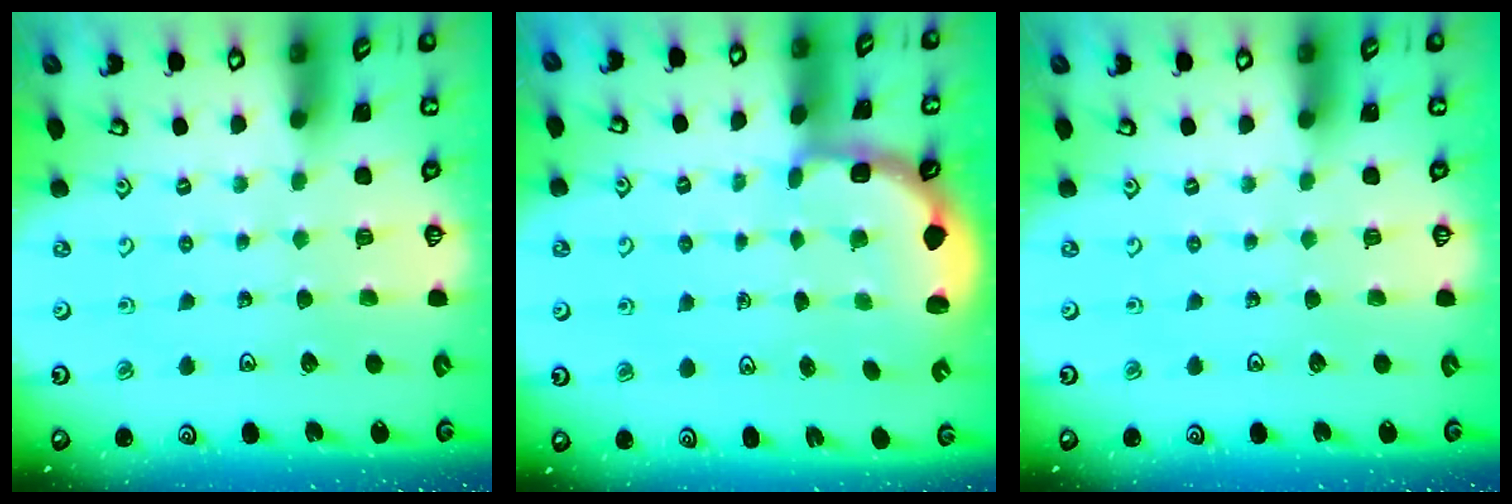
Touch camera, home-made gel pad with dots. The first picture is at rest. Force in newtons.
{"total": 2.5, "press": 2.2, "slide": 1.2}
{"total": 0.0}